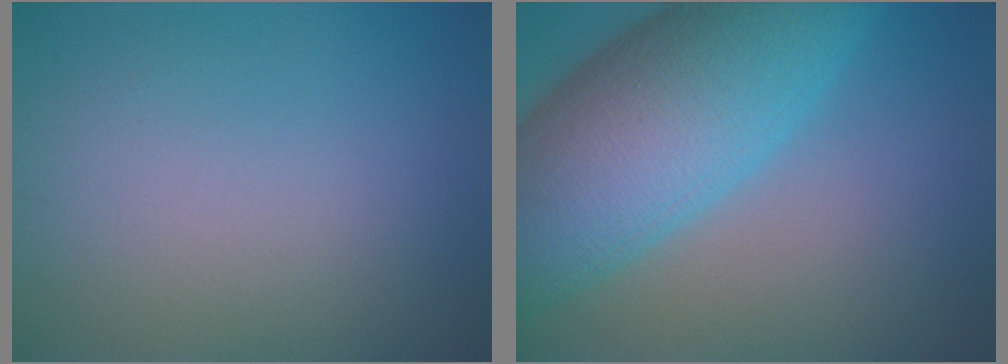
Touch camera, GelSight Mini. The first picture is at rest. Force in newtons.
{"total": 13.3, "press": 13.3, "slide": 0.4}